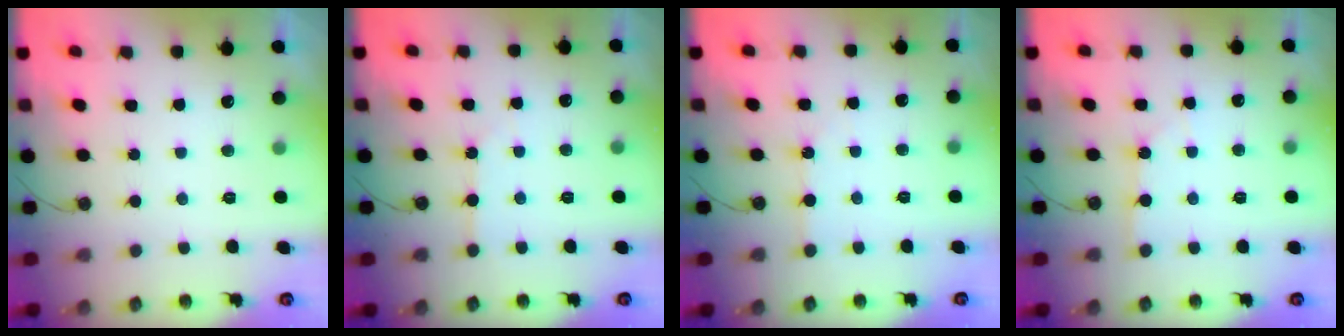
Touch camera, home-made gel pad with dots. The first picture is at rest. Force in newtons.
{"total": 3.6, "press": 3.5, "slide": 0.5}
{"total": 2.2, "press": 2.2, "slide": 0.3}
{"total": 2.2, "press": 2.2, "slide": 0.3}